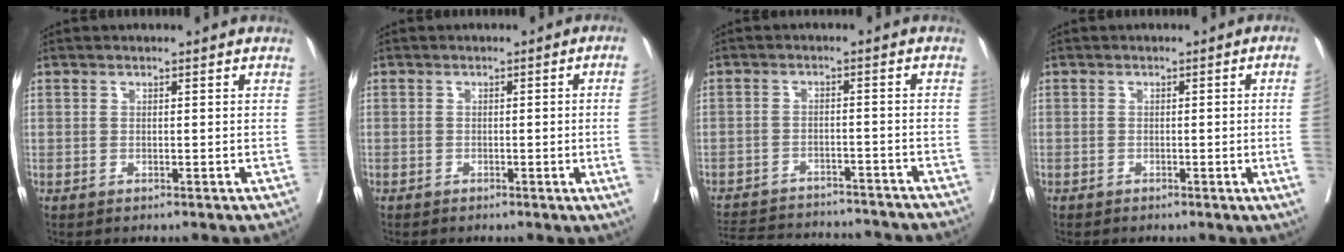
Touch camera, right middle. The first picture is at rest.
{"total": 4.3, "force": [-0.7, -1.7, 3.9], "torque": [-0.044, -0.009, -0.009]}
{"total": 18.2, "force": [-16.8, 4.1, 5.7], "torque": [-0.139, -0.010, -0.224]}
{"total": 3.8, "force": [-0.6, -1.5, 3.4], "torque": [-0.041, -0.008, -0.007]}